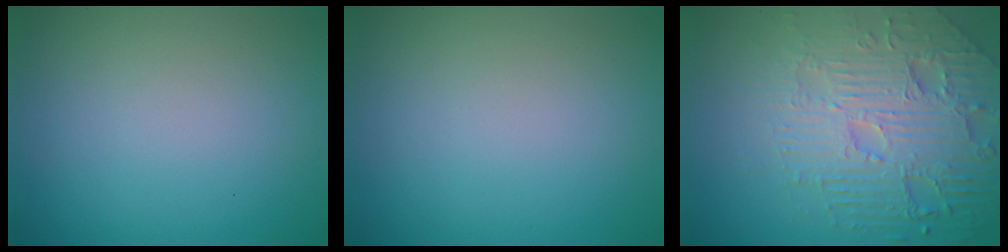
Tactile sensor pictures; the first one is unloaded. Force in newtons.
{"total": 0.0}
{"total": 7.2, "press": 5.4, "slide": 4.7}